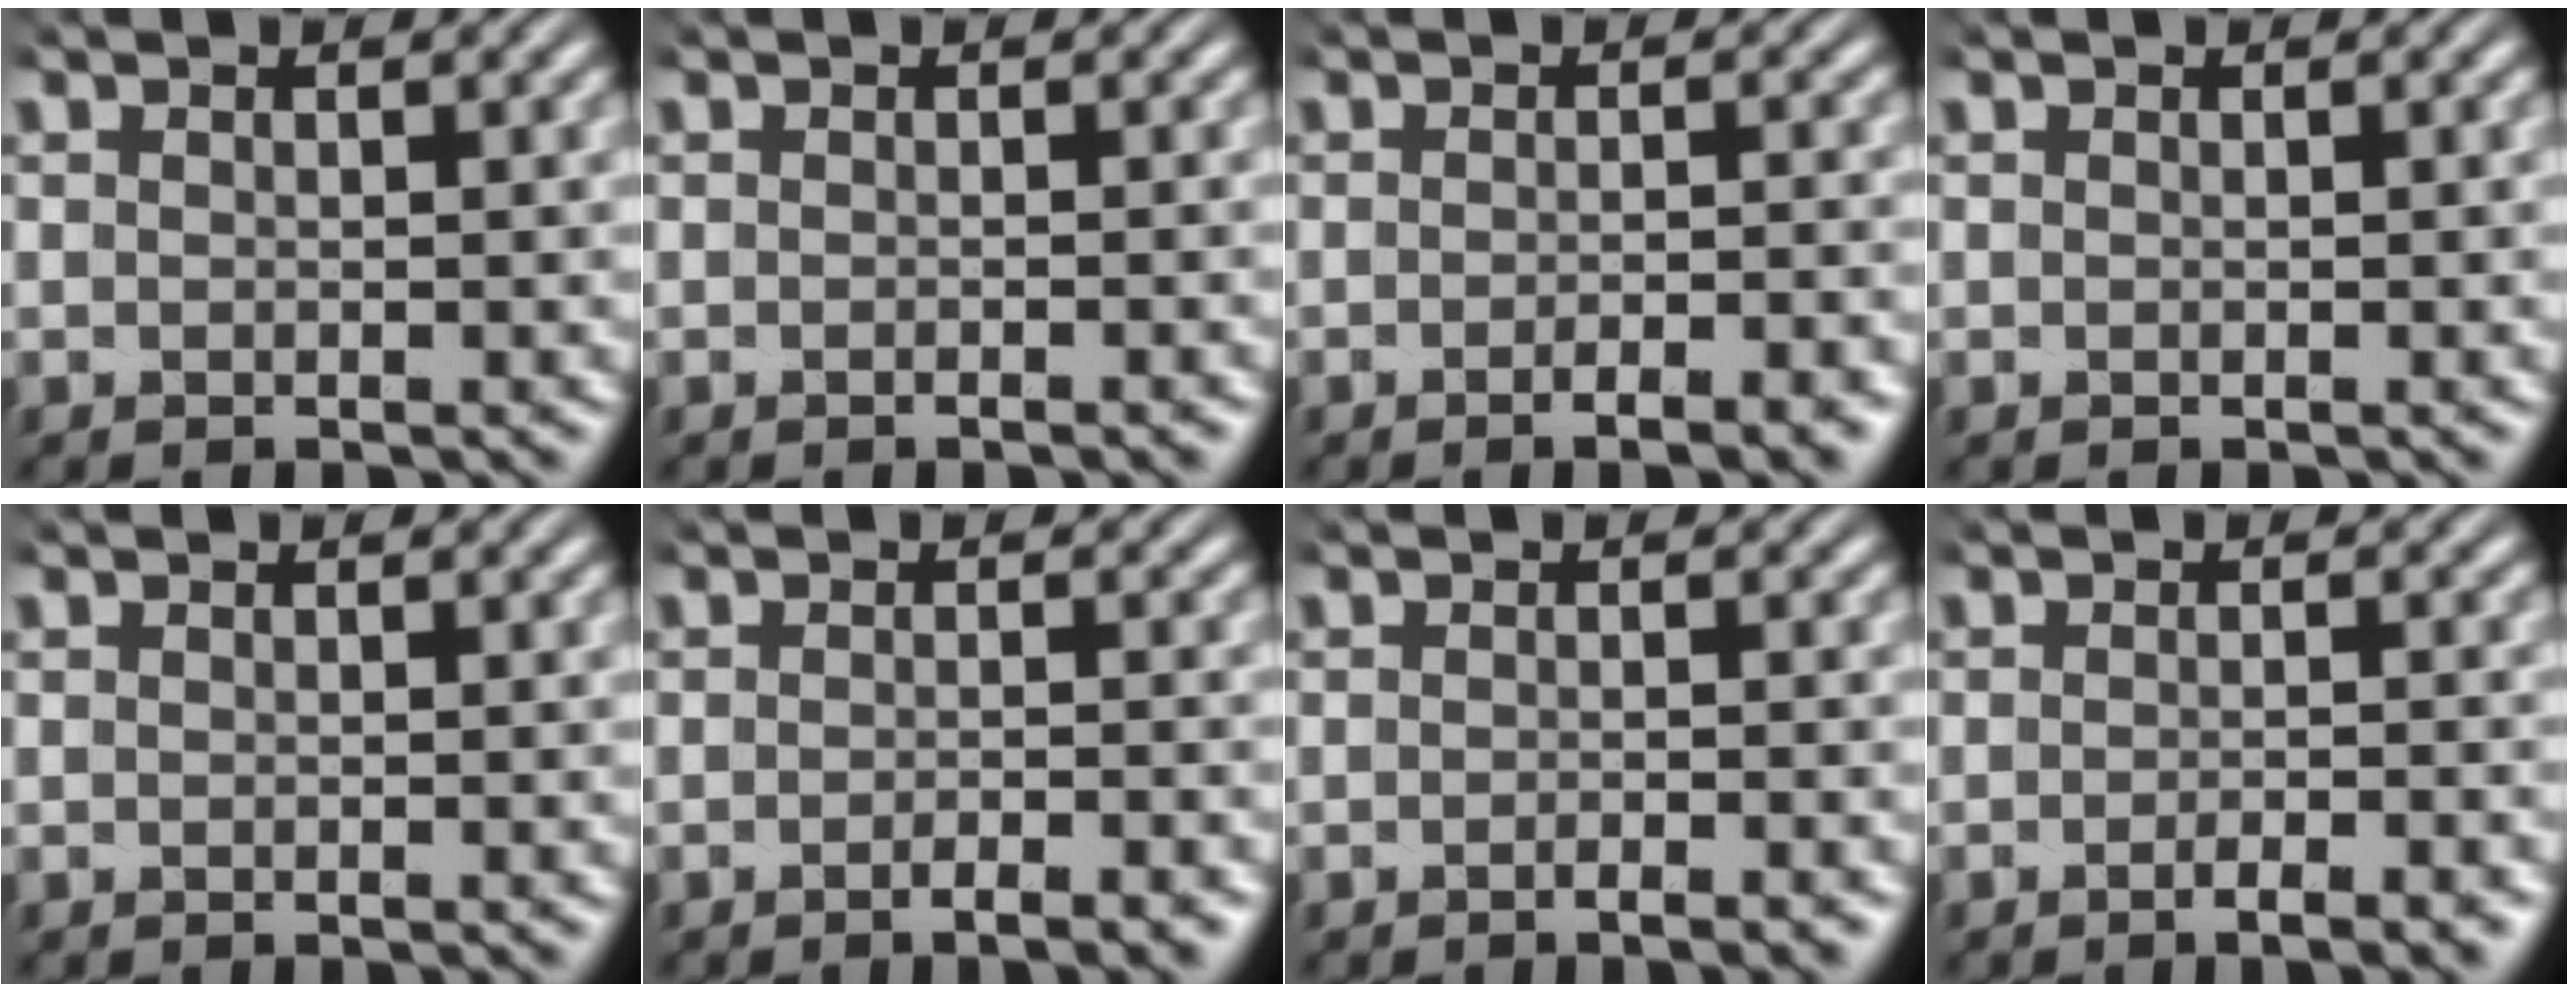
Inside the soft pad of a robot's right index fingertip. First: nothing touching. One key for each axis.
{"total": 0.6, "fx": -0.5, "fy": 0.2, "fz": 0.2, "tx": -0.003, "ty": 0.009, "tz": -0.015}
{"total": 2.3, "fx": -1.9, "fy": 0.3, "fz": 1.2, "tx": -0.011, "ty": 0.015, "tz": -0.043}
{"total": 0.0}
{"total": 0.0}
{"total": 1.9, "fx": -1.7, "fy": 0.2, "fz": 0.9, "tx": -0.009, "ty": 0.013, "tz": -0.038}
{"total": 1.2, "fx": -1.1, "fy": 0.1, "fz": 0.5, "tx": -0.005, "ty": 0.012, "tz": -0.028}
{"total": 2.2, "fx": -1.8, "fy": 0.3, "fz": 1.2, "tx": -0.013, "ty": 0.012, "tz": -0.041}